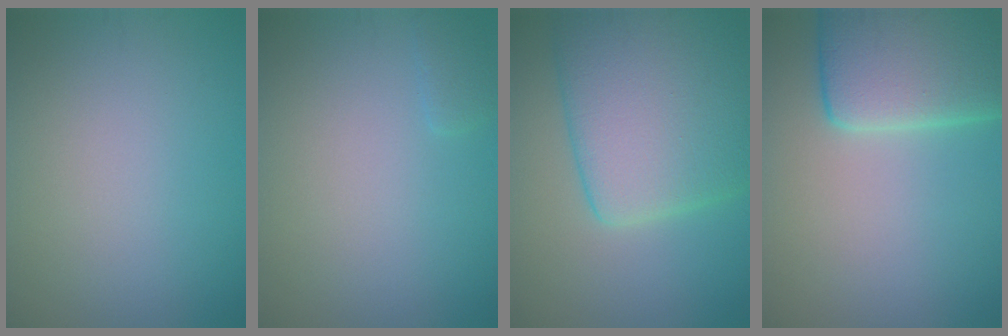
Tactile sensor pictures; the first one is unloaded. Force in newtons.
{"total": 0.9, "press": 0.9, "slide": 0.1}
{"total": 11.0, "press": 10.9, "slide": 0.7}
{"total": 9.0, "press": 9.0, "slide": 0.6}